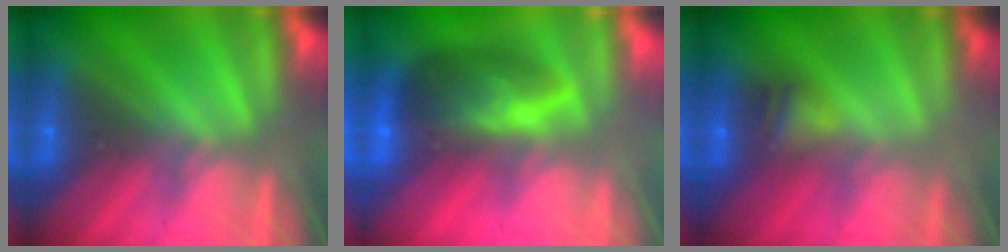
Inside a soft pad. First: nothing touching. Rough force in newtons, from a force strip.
{"total": 7.5}
{"total": 2.4}